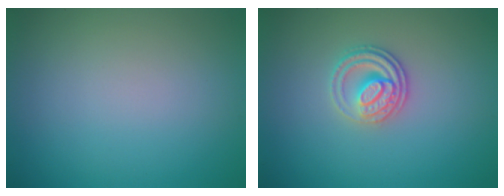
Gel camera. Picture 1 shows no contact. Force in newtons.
{"total": 2.8, "press": 2.6, "slide": 1.0}